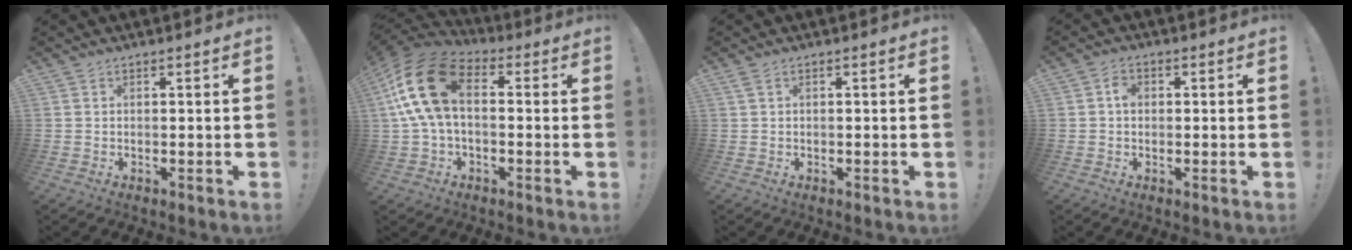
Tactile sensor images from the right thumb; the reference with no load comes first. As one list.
[{"total": 17.4, "force": [3.4, 10.3, 13.7], "torque": [-0.258, 0.012, 0.063]}, {"total": 1.3, "force": [0.3, 0.4, 1.1], "torque": [-0.024, 0.002, 0.006]}, {"total": 2.8, "force": [0.0, 2.2, 1.8], "torque": [-0.021, 0.002, -0.004]}]